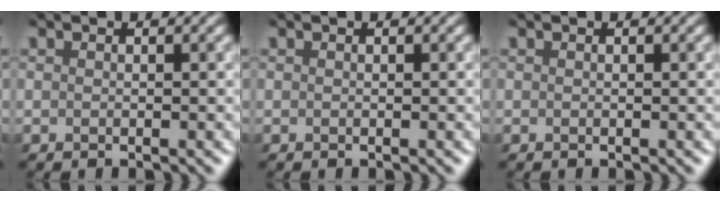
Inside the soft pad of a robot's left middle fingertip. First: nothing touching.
{"total": 0.0}
{"total": 0.0}